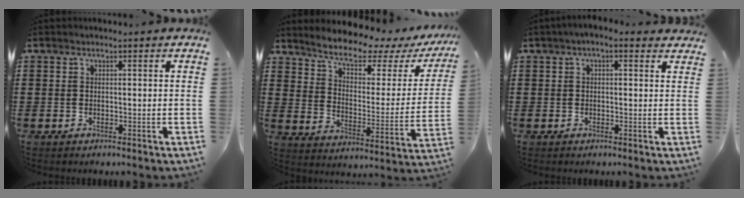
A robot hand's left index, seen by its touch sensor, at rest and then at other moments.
{"total": 7.2, "force": [6.0, 1.6, 3.6], "torque": [-0.082, -0.042, 0.097]}
{"total": 1.6, "force": [0.3, 0.9, 1.4], "torque": [-0.027, 0.007, 0.002]}